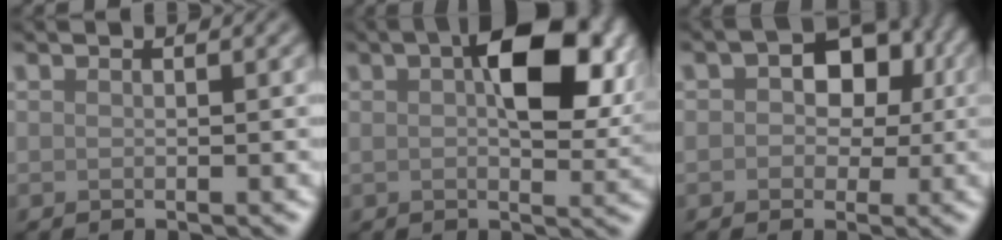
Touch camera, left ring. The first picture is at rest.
{"total": 10.2, "force": [2.8, 4.7, 8.6], "torque": [-0.127, 0.014, 0.038]}
{"total": 6.3, "force": [1.0, 4.7, 4.2], "torque": [-0.030, 0.012, -0.007]}